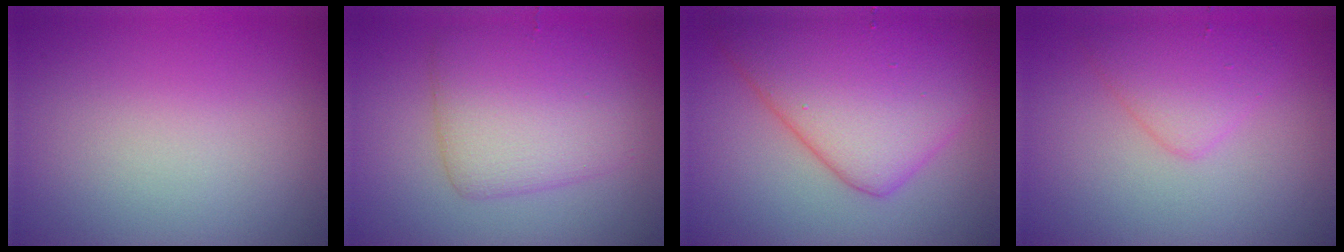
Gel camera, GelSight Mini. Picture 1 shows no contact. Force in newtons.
{"total": 5.3, "press": 5.3, "slide": 0.2}
{"total": 9.5, "press": 9.5, "slide": 0.2}
{"total": 2.6, "press": 2.6, "slide": 0.1}